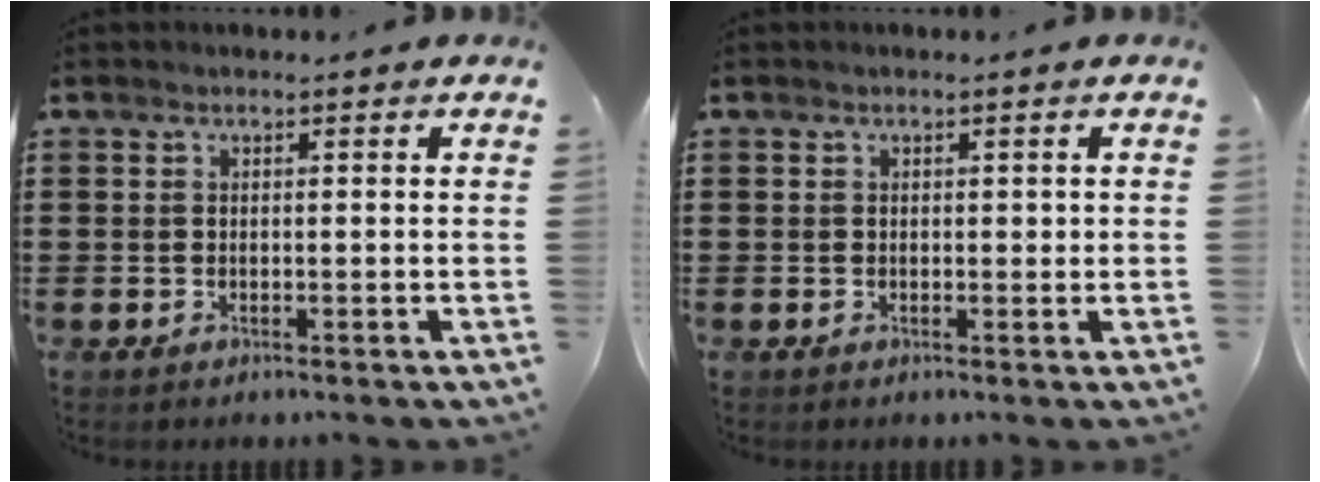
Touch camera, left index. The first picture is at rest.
{"total": 0.5, "force": [0.2, 0.4, 0.3], "torque": [-0.008, 0.004, 0.002]}